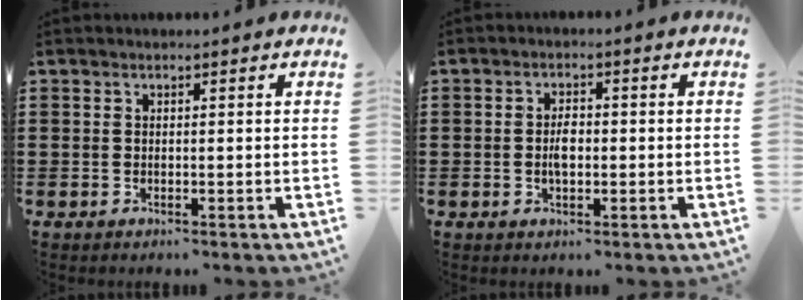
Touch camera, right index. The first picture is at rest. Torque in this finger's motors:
{"motor_torque": [2.14, 0.00, 0.09, 0.08]}